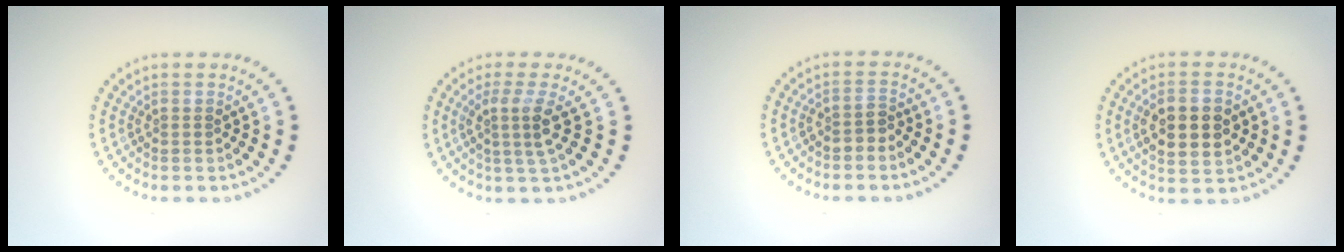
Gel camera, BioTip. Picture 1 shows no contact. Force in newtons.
{"total": 2.9, "press": 2.1, "slide": 2.0}
{"total": 1.4, "press": 1.2, "slide": 0.7}
{"total": 4.4, "press": 4.4, "slide": 0.4}